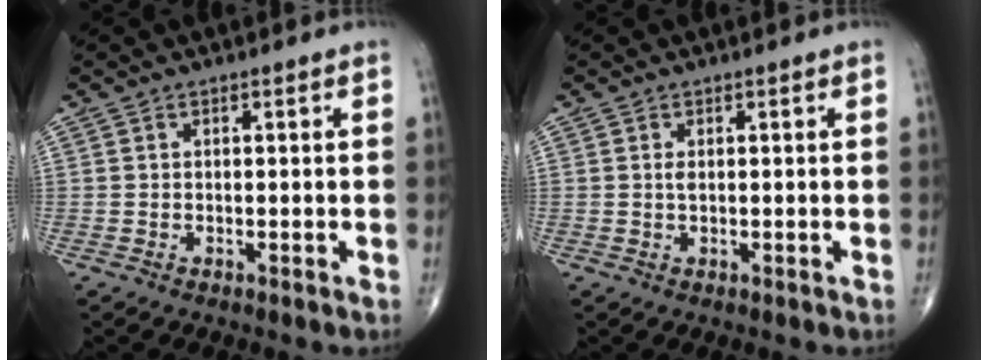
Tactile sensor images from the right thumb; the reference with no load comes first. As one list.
[{"total": 0.9, "force": [0.2, 0.4, 0.8], "torque": [-0.014, -0.002, 0.004]}]